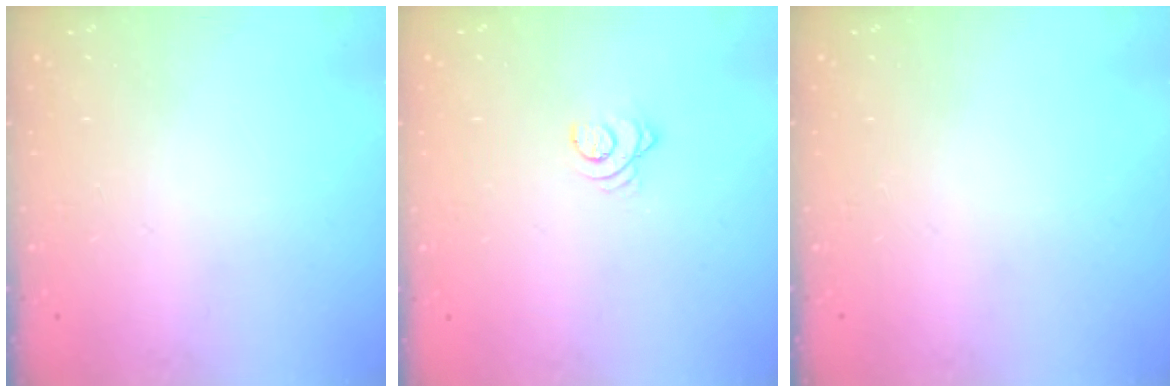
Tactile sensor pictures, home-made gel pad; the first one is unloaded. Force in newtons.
{"total": 2.9, "press": 2.9, "slide": 0.4}
{"total": 0.0}